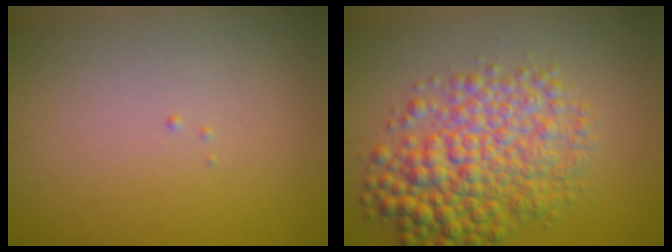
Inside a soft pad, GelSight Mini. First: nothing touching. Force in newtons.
{"total": 7.0, "press": 7.0, "slide": 0.1}